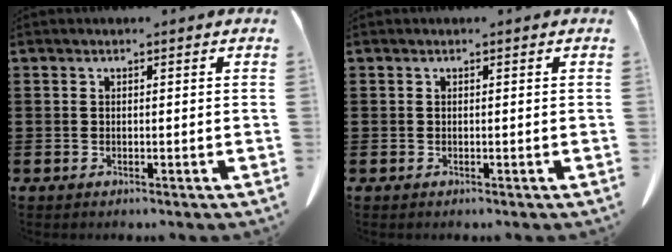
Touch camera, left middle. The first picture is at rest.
{"total": 0.0}